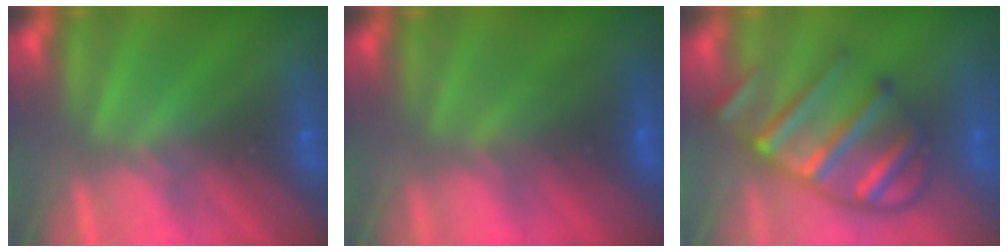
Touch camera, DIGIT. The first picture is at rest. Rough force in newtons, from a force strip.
{"total": 6.8}
{"total": 7.2}